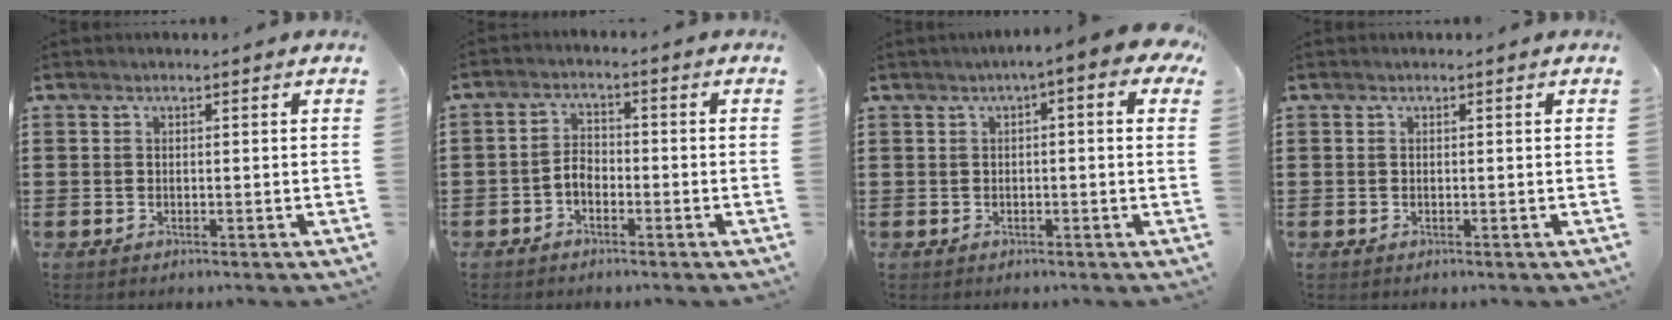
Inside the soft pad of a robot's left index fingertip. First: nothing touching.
{"total": 2.8, "force": [-1.6, 1.5, 1.7], "torque": [-0.049, 0.003, -0.036]}
{"total": 2.7, "force": [0.2, 0.4, 2.6], "torque": [-0.050, 0.004, 0.000]}
{"total": 0.0}